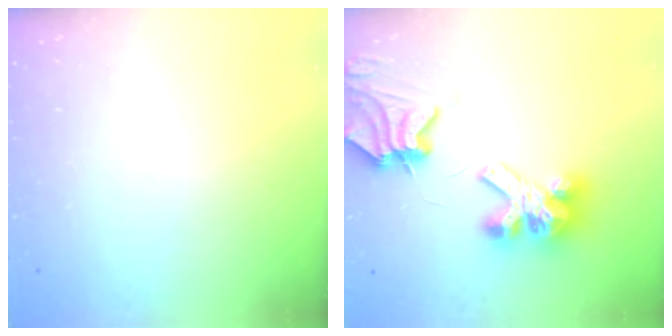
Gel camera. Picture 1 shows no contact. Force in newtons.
{"total": 10.0, "press": 10.0, "slide": 1.0}